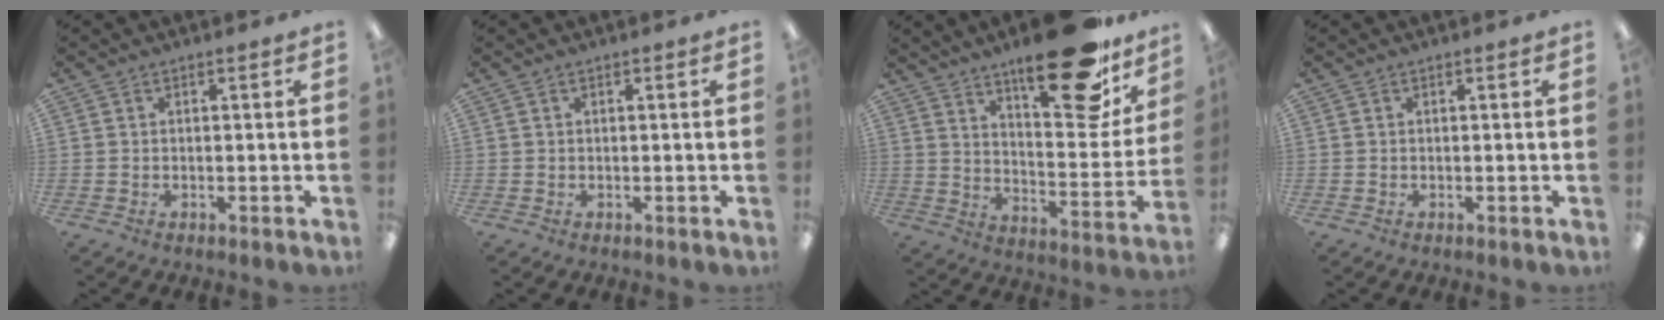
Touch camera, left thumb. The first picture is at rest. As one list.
[{"total": 0.0}, {"total": 23.6, "force": [16.8, 8.0, 14.5], "torque": [-0.194, -0.114, 0.273]}, {"total": 0.0}]